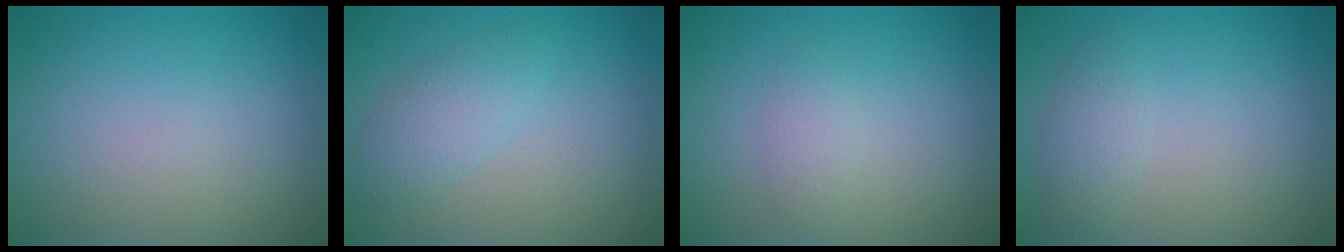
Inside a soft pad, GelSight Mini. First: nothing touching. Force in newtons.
{"total": 2.5, "press": 2.5, "slide": 0.1}
{"total": 1.4, "press": 1.4, "slide": 0.1}
{"total": 1.7, "press": 1.7, "slide": 0.1}